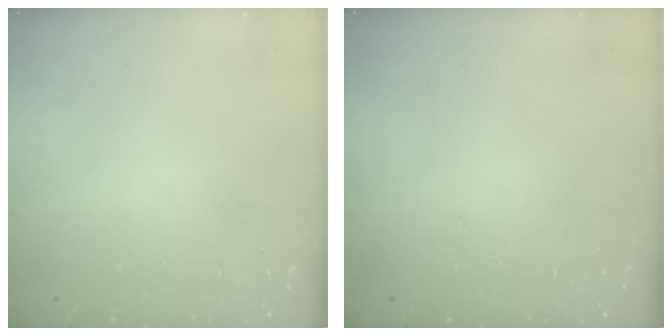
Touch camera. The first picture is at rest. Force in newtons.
{"total": 0.0}